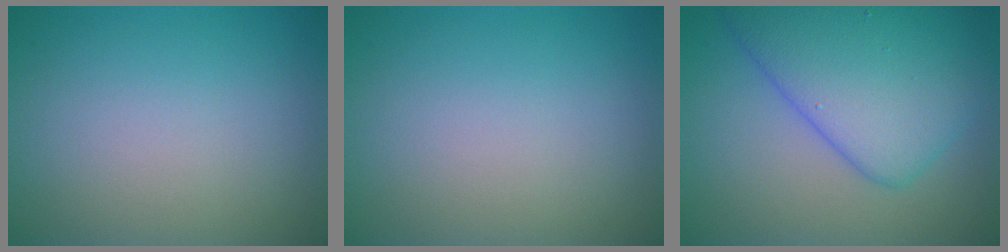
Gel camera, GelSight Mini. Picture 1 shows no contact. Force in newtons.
{"total": 0.0}
{"total": 8.1, "press": 8.1, "slide": 0.1}